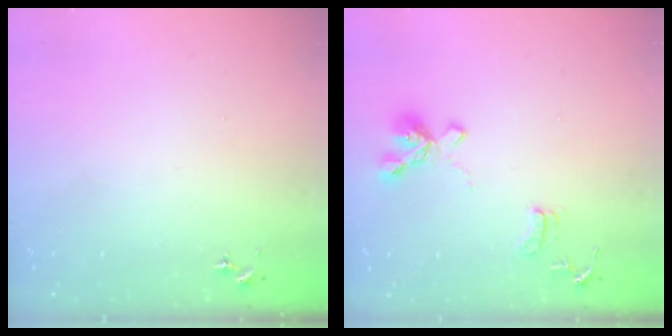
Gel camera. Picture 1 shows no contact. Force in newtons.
{"total": 14.7, "press": 14.6, "slide": 1.5}